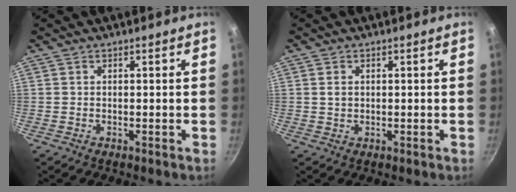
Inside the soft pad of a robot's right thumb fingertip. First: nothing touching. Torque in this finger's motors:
{"motor_torque": [-0.36, -0.02, 0.39, 0.13, -0.05]}